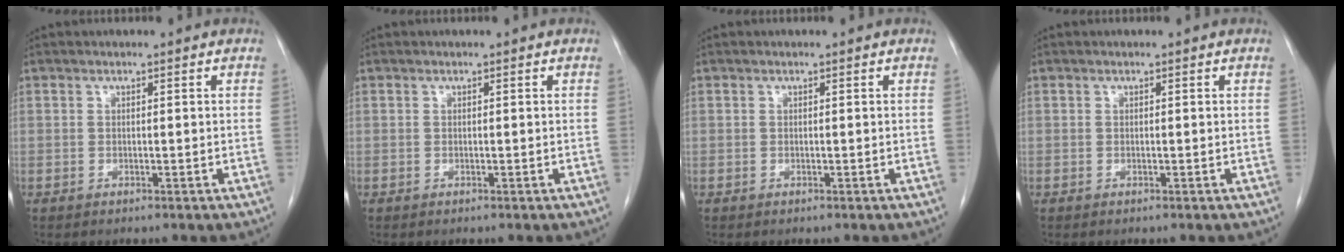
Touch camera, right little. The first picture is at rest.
{"total": 0.0}
{"total": 0.0}
{"total": 0.0}